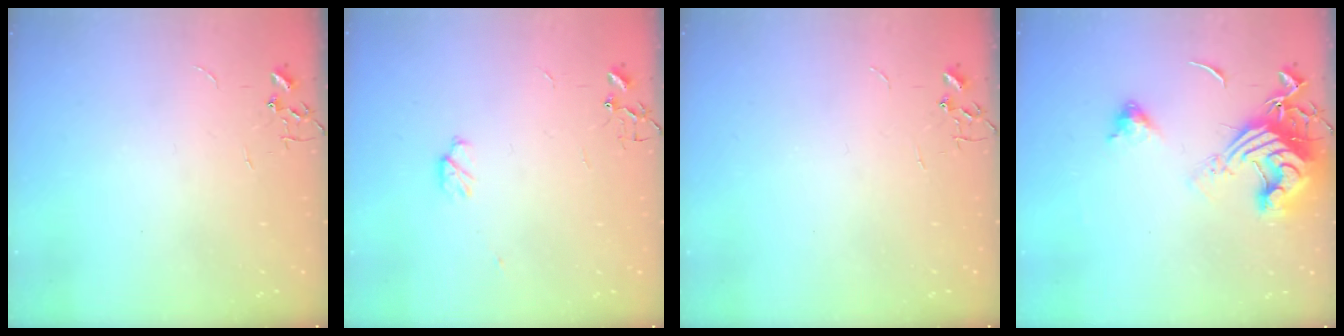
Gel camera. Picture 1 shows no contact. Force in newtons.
{"total": 4.3, "press": 4.1, "slide": 1.2}
{"total": 0.0}
{"total": 15.0, "press": 14.8, "slide": 1.8}